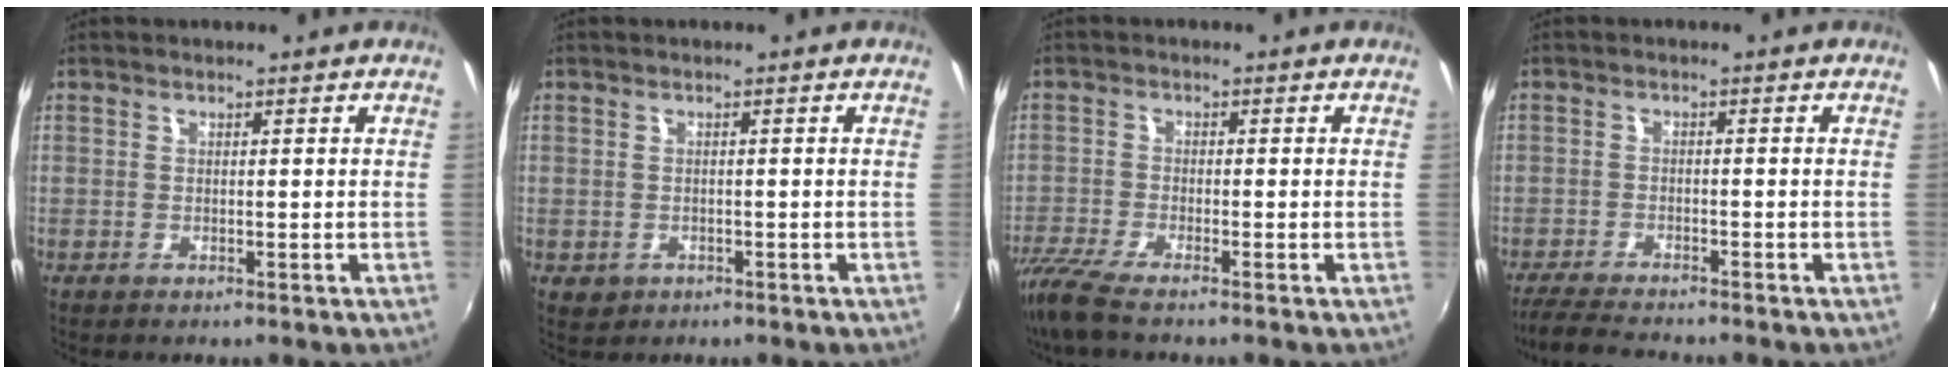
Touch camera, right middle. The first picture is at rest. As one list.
[{"total": 2.2, "force": [-0.7, 1.9, 0.9], "torque": [-0.020, -0.004, -0.007]}, {"total": 7.3, "force": [-6.1, 0.6, 3.9], "torque": [-0.104, -0.030, -0.117]}, {"total": 6.4, "force": [-5.9, 0.6, 2.4], "torque": [-0.070, -0.021, -0.107]}]